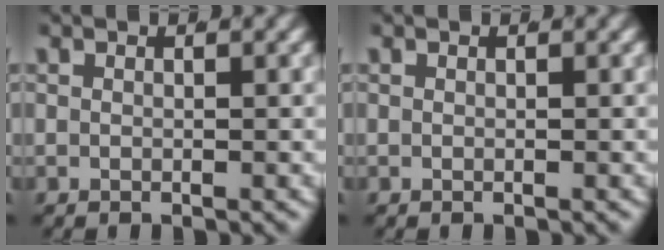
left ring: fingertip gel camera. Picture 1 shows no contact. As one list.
[{"total": 0.0}]